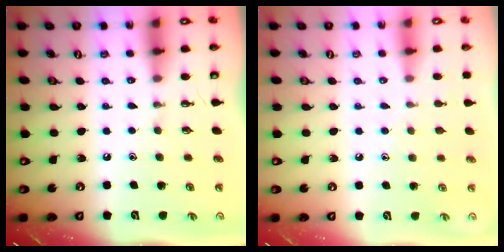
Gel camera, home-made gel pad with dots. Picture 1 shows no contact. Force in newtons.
{"total": 3.8, "press": 3.8, "slide": 0.3}